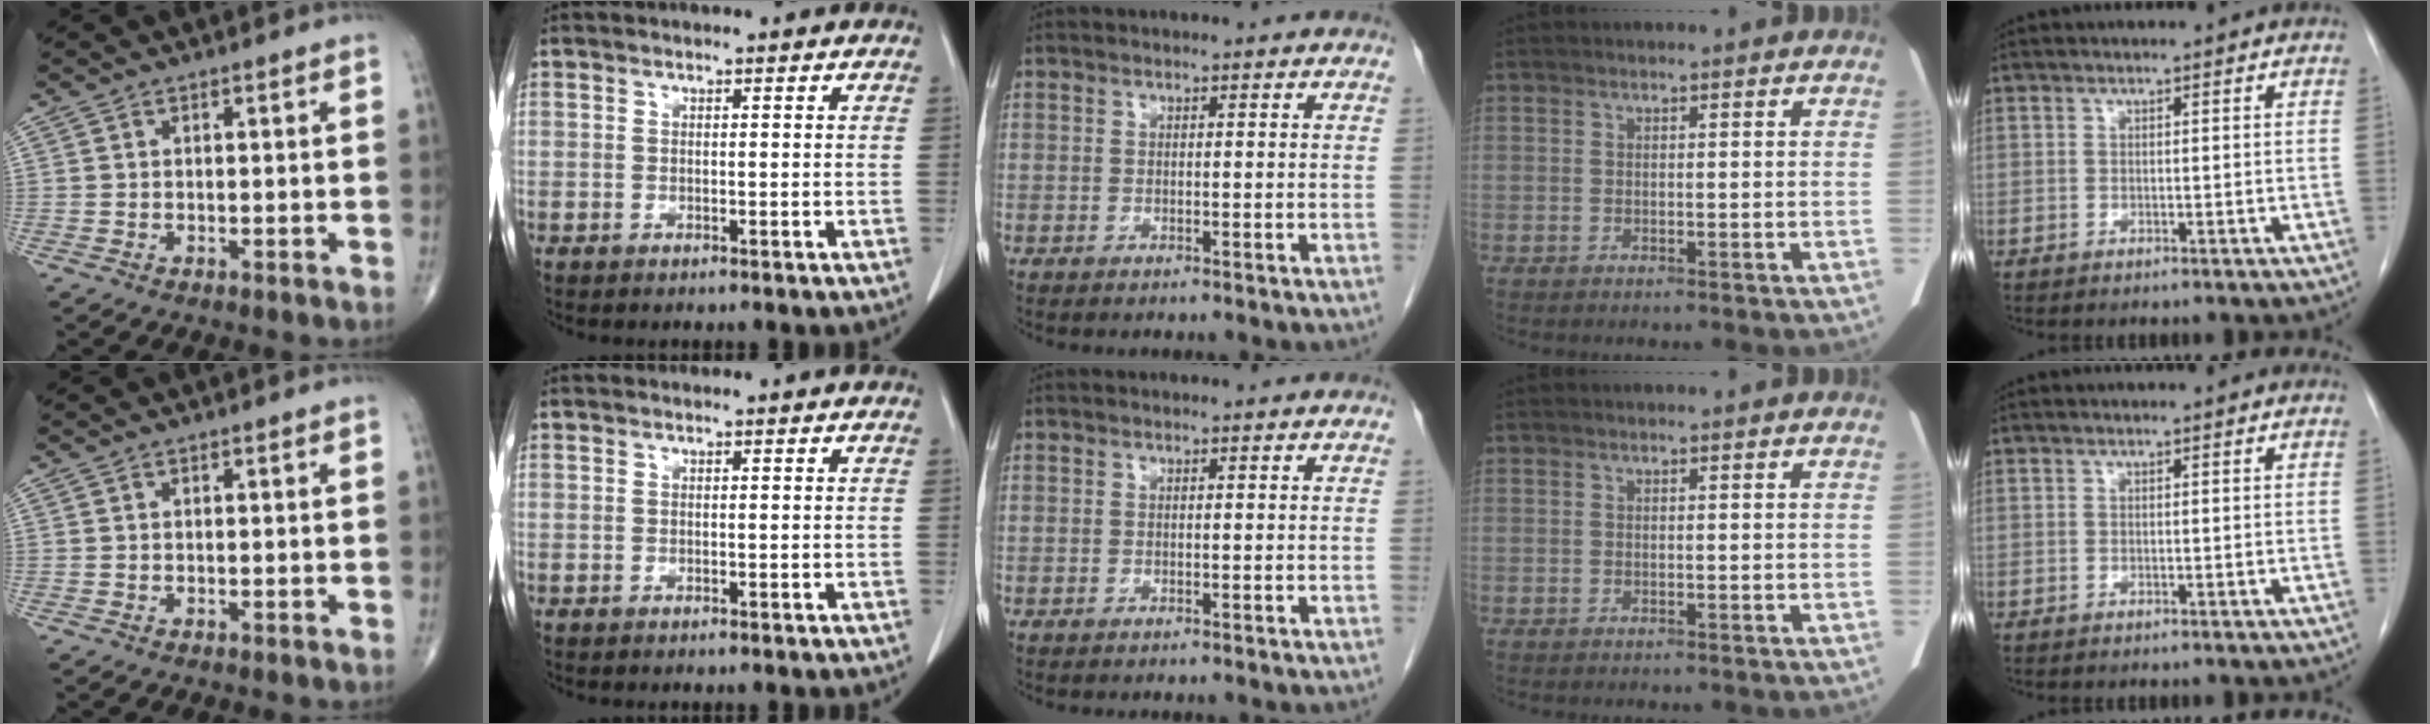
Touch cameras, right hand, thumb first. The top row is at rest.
{}